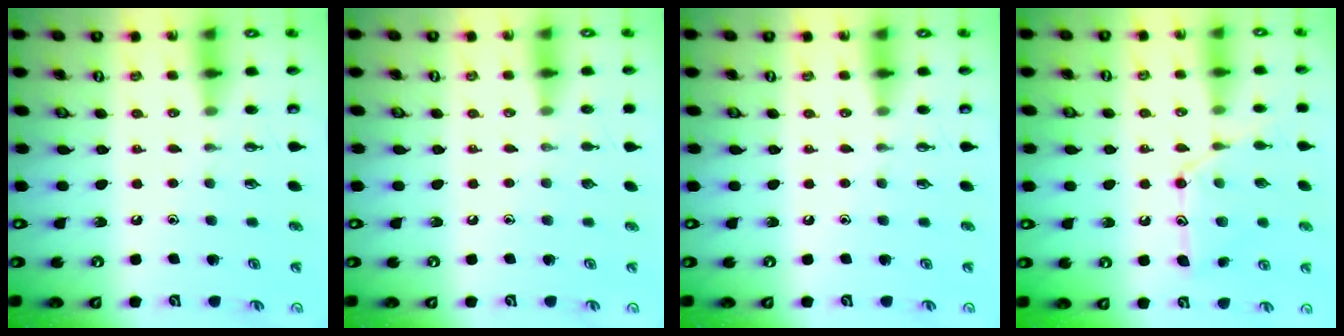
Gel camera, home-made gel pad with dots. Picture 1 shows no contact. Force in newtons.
{"total": 0.0}
{"total": 0.0}
{"total": 10.9, "press": 10.9, "slide": 0.1}